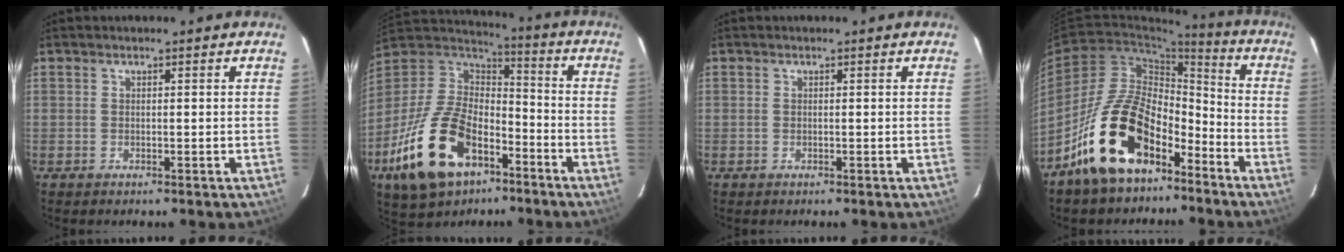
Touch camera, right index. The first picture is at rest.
{"total": 23.5, "force": [-11.6, 13.8, 15.1], "torque": [-0.333, -0.009, -0.195]}
{"total": 0.0}
{"total": 18.3, "force": [-11.4, 9.3, 10.9], "torque": [-0.194, 0.026, -0.191]}